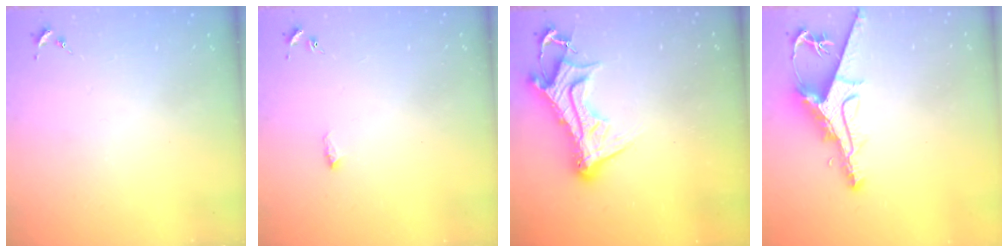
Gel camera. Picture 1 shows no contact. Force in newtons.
{"total": 4.8, "press": 4.7, "slide": 0.6}
{"total": 14.1, "press": 14.1, "slide": 1.5}
{"total": 10.3, "press": 10.3, "slide": 1.1}